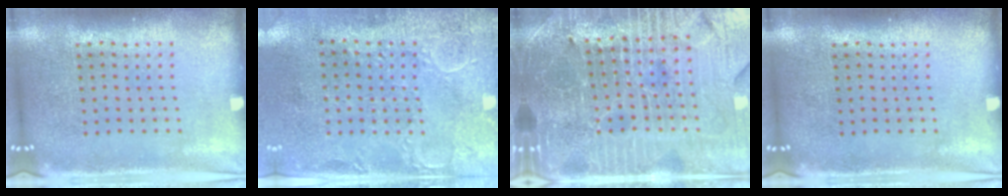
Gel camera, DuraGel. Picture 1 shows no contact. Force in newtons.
{"total": 2.9, "press": 2.3, "slide": 1.8}
{"total": 4.9, "press": 4.7, "slide": 1.5}
{"total": 0.0}